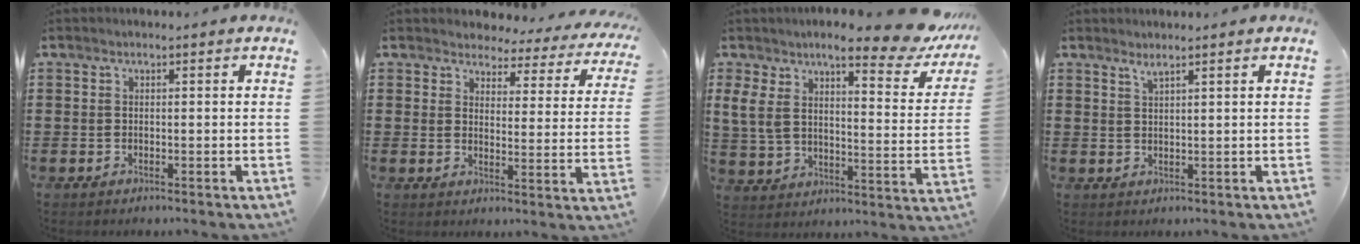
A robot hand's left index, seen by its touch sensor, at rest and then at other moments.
{"total": 3.7, "force": [3.4, 1.3, 0.1], "torque": [-0.027, -0.020, 0.056]}
{"total": 12.1, "force": [8.8, 3.0, 7.8], "torque": [-0.154, -0.047, 0.146]}
{"total": 1.7, "force": [1.4, -0.2, 0.9], "torque": [-0.020, -0.001, 0.027]}